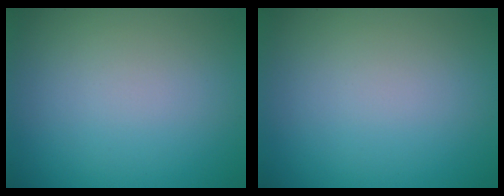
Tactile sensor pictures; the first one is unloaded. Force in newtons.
{"total": 0.0}